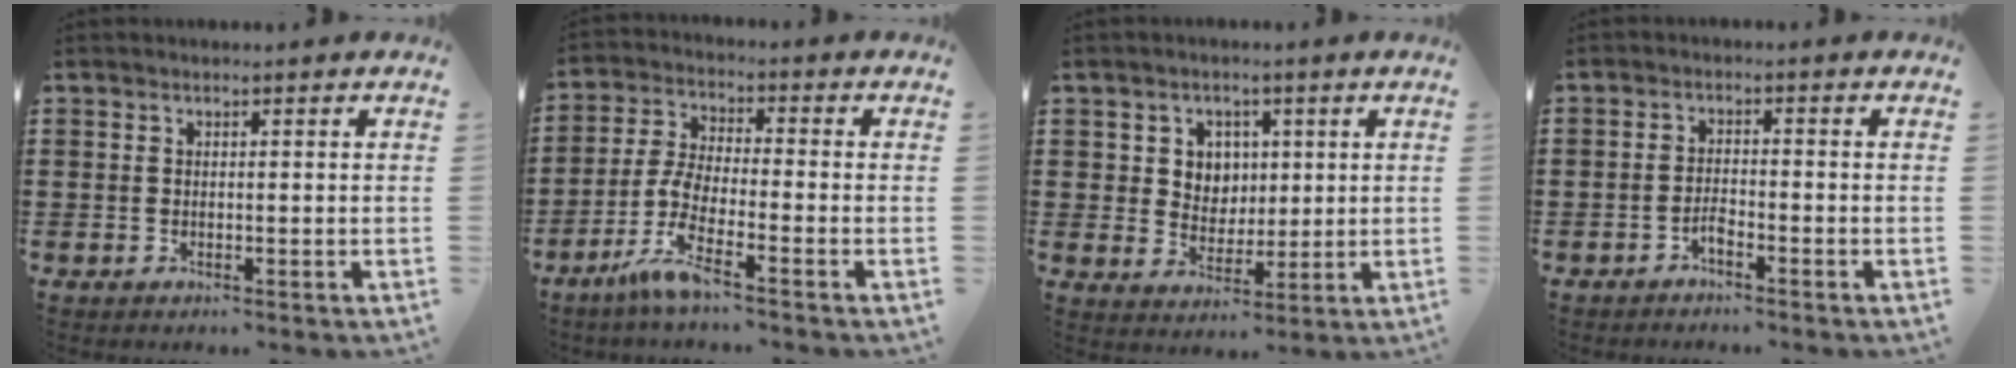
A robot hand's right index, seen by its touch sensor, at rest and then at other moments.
{"total": 6.7, "force": [-4.3, 1.2, 5.0], "torque": [-0.134, -0.019, -0.093]}
{"total": 4.7, "force": [1.6, 4.4, 0.9], "torque": [-0.040, 0.015, 0.027]}
{"total": 1.9, "force": [-1.5, 0.4, 1.1], "torque": [-0.024, 0.003, -0.030]}